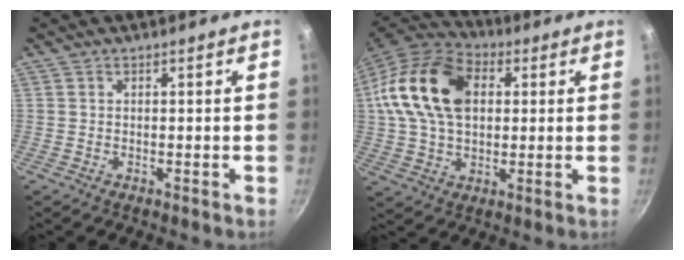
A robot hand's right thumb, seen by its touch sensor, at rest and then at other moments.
{"total": 19.2, "force": [3.8, 13.0, 13.7], "torque": [-0.238, 0.017, 0.055]}